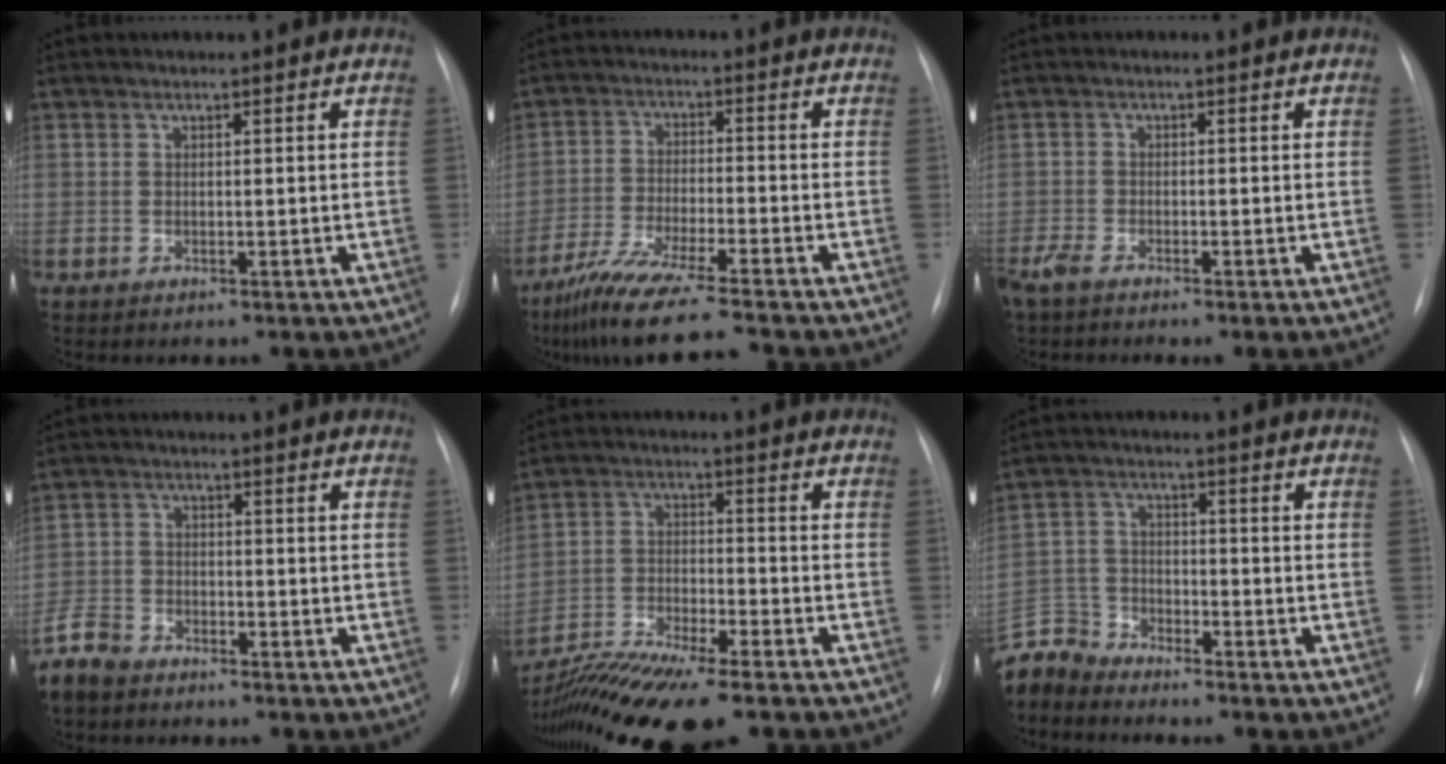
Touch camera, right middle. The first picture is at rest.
{"total": 10.6, "force": [-8.4, -0.1, 6.4], "torque": [-0.115, -0.036, -0.149]}
{"total": 3.2, "force": [-2.5, 0.6, 1.8], "torque": [-0.039, -0.007, -0.050]}
{"total": 5.3, "force": [-4.6, 2.3, 1.3], "torque": [-0.031, -0.009, -0.093]}
{"total": 14.0, "force": [-11.6, 1.1, 7.8], "torque": [-0.148, -0.019, -0.197]}
{"total": 7.4, "force": [-7.2, 1.6, -0.2], "torque": [0.001, 0.008, -0.149]}